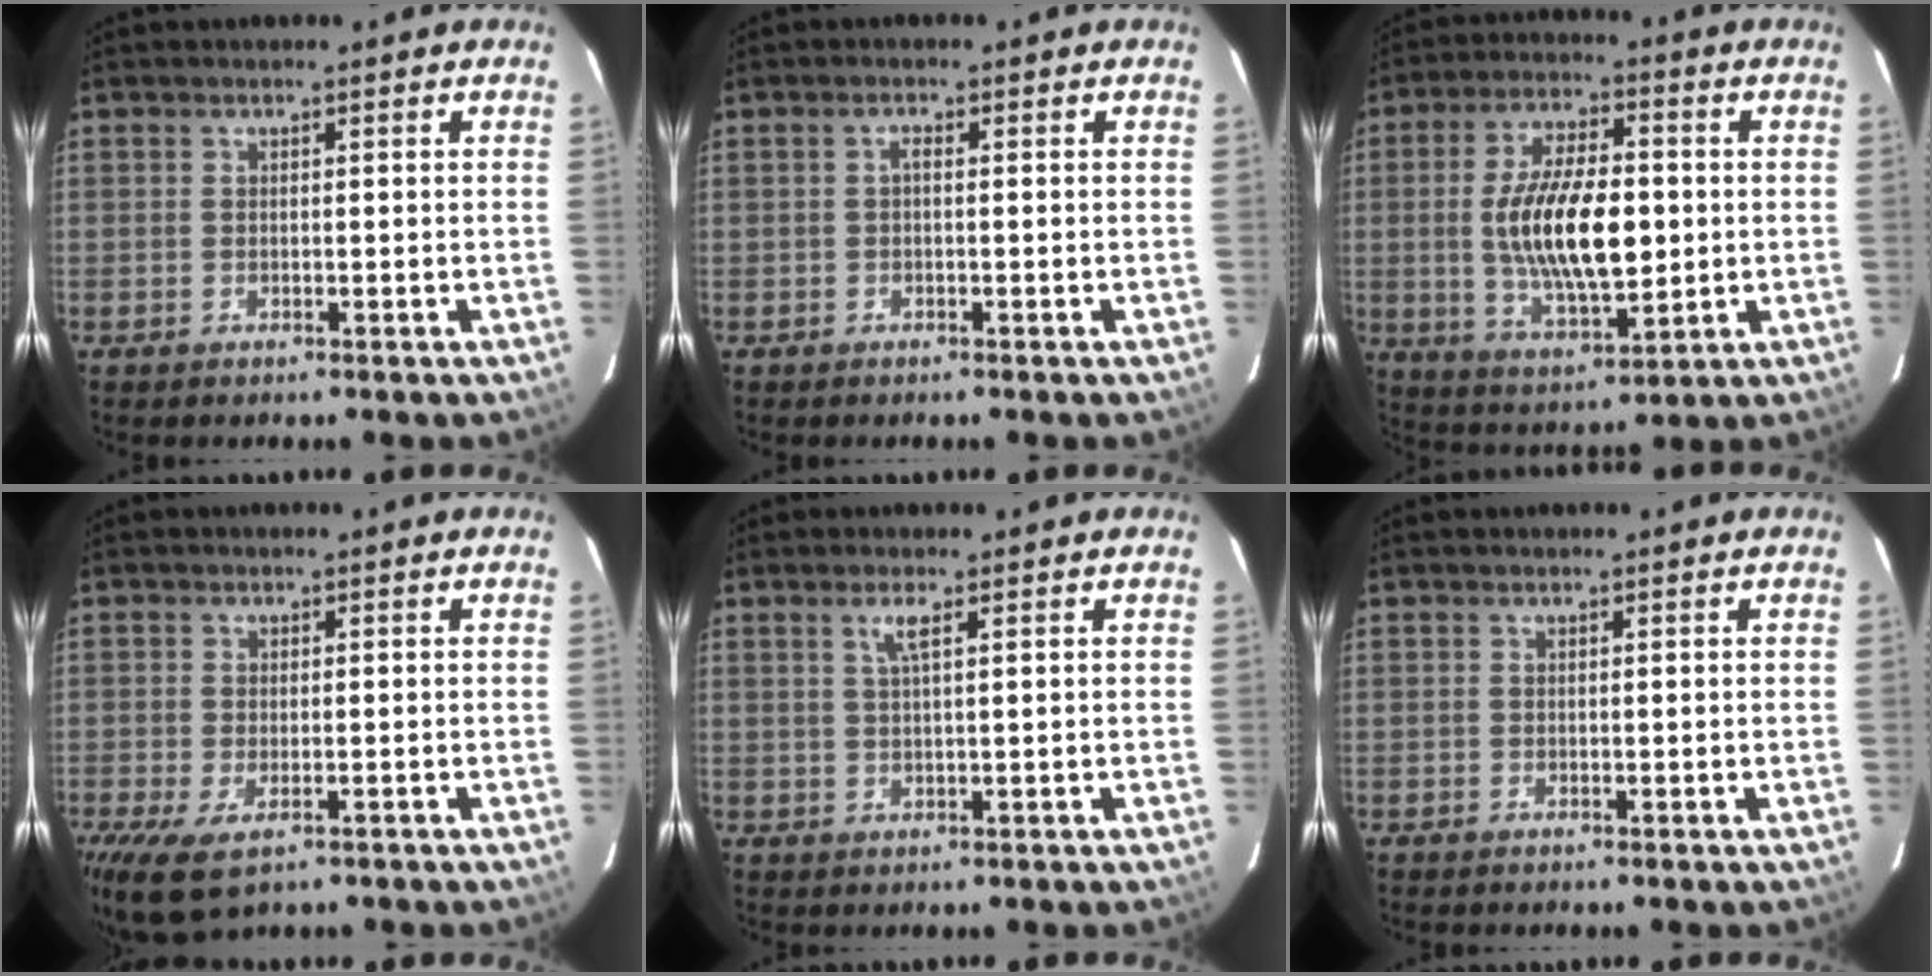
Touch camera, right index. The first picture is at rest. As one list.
[{"total": 0.9, "force": [-0.1, 0.2, 0.8], "torque": [-0.015, 0.004, -0.004]}, {"total": 16.1, "force": [-0.2, 6.8, 14.6], "torque": [-0.272, -0.005, 0.004]}, {"total": 6.9, "force": [-3.6, 3.3, 4.9], "torque": [-0.100, -0.029, -0.057]}, {"total": 2.2, "force": [1.1, -0.2, 1.9], "torque": [-0.037, -0.002, 0.021]}, {"total": 0.0}]